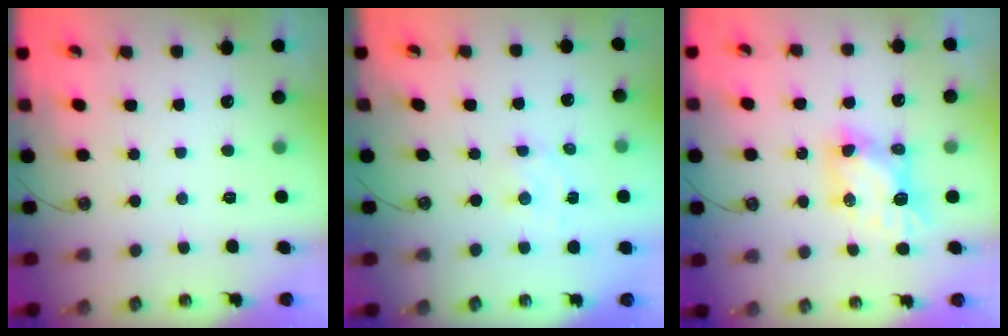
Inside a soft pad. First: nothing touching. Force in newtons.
{"total": 2.3, "press": 2.3, "slide": 0.3}
{"total": 6.5, "press": 6.5, "slide": 0.4}